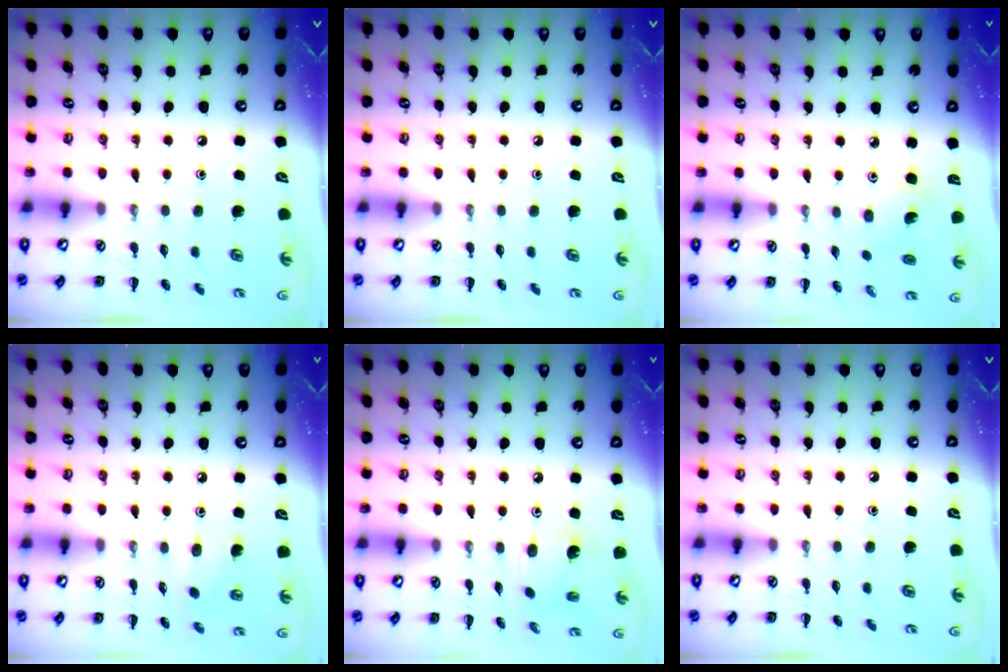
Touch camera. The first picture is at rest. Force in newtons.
{"total": 0.0}
{"total": 3.9, "press": 3.7, "slide": 1.3}
{"total": 4.0, "press": 3.9, "slide": 0.9}
{"total": 1.8, "press": 1.7, "slide": 0.5}
{"total": 0.0}